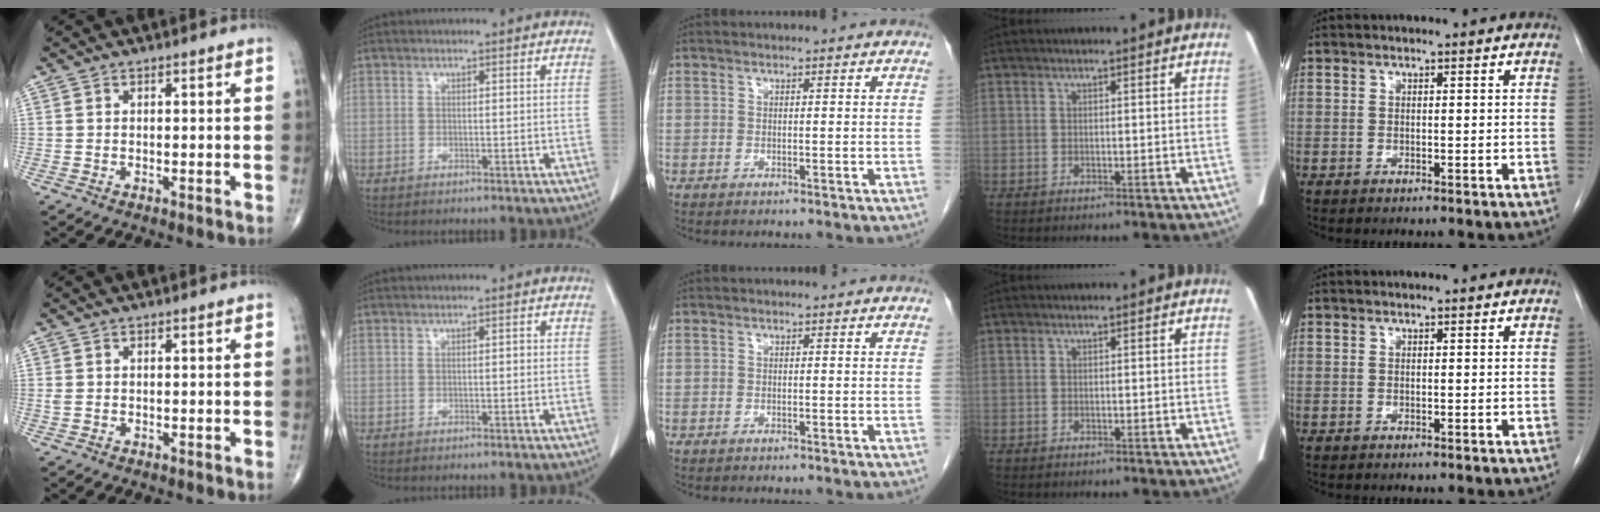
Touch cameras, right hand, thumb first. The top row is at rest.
{"thumb": {"total": 0.9, "force": [0.0, 0.7, 0.6], "torque": [-0.020, 0.005, 0.001]}, "index": {"total": 0.9, "force": [0.1, 0.3, 0.8], "torque": [-0.013, 0.003, 0.003]}}